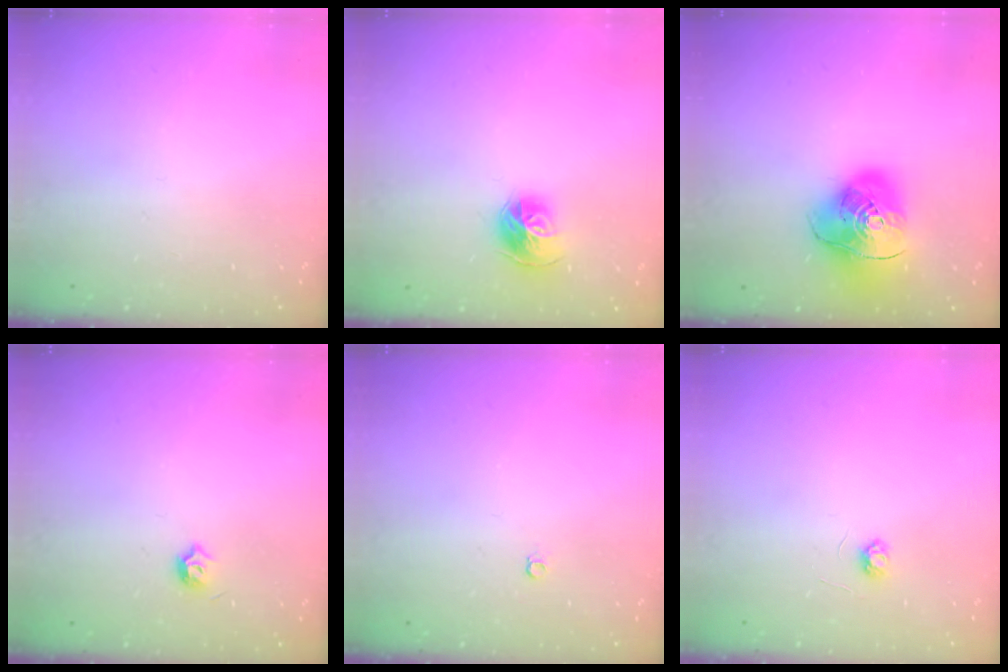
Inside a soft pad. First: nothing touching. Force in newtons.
{"total": 10.6, "press": 10.5, "slide": 1.2}
{"total": 14.0, "press": 13.9, "slide": 1.8}
{"total": 3.7, "press": 3.6, "slide": 0.9}
{"total": 3.6, "press": 3.6, "slide": 0.6}
{"total": 3.1, "press": 3.1, "slide": 0.4}